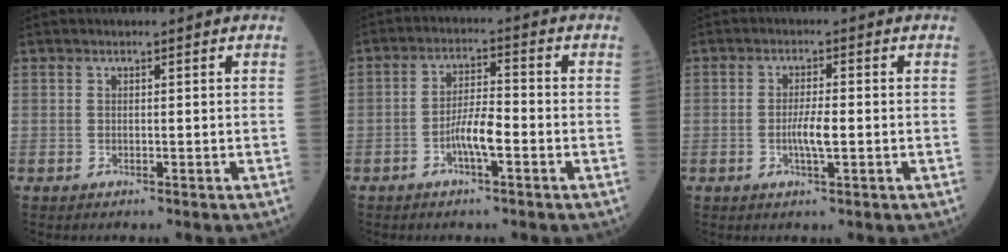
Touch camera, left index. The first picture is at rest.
{"total": 5.1, "force": [-2.3, 0.8, 4.5], "torque": [-0.087, 0.002, -0.047]}
{"total": 3.3, "force": [-0.9, 0.3, 3.2], "torque": [-0.062, -0.006, -0.018]}